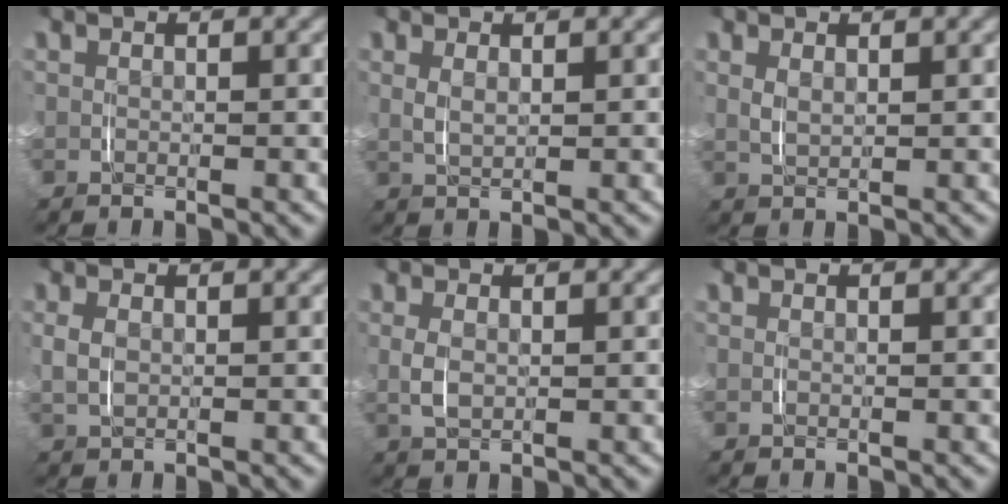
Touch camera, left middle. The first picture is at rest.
{"total": 0.9, "force": [0.5, -0.2, 0.8], "torque": [-0.017, -0.005, 0.017]}
{"total": 0.9, "force": [0.6, -0.1, 0.6], "torque": [-0.013, -0.004, 0.018]}
{"total": 1.1, "force": [0.1, 0.6, 1.0], "torque": [-0.020, -0.001, 0.007]}
{"total": 1.1, "force": [0.1, 0.2, 1.1], "torque": [-0.028, -0.006, 0.009]}
{"total": 0.0}